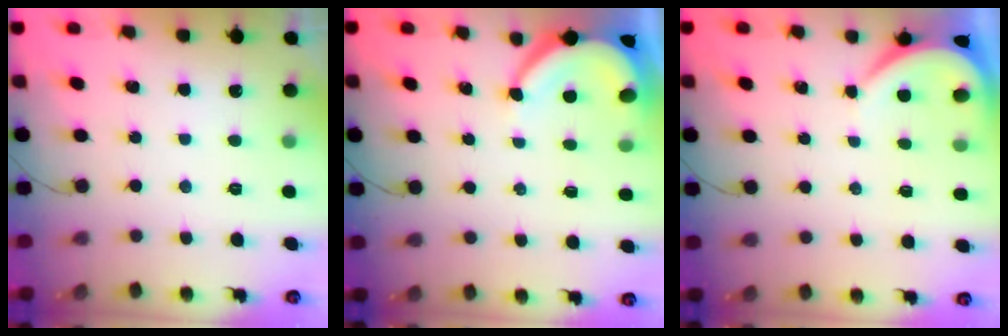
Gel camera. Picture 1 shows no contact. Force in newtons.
{"total": 6.5, "press": 6.4, "slide": 0.9}
{"total": 3.9, "press": 3.9, "slide": 0.6}